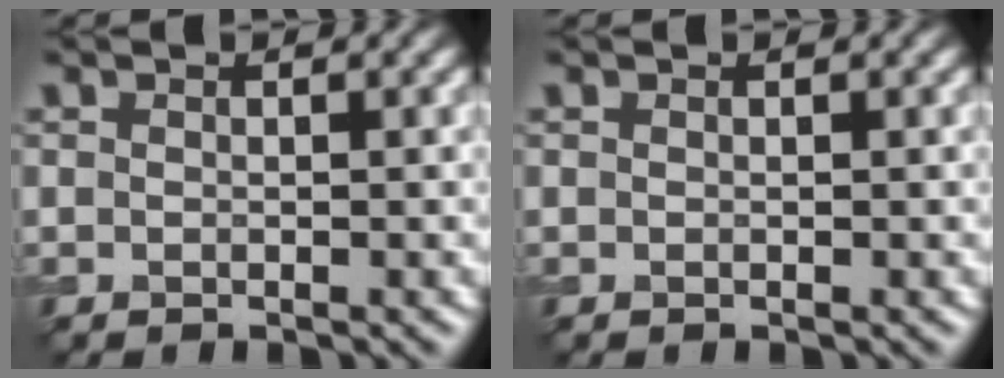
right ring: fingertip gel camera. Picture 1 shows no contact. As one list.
[{"total": 0.0}]